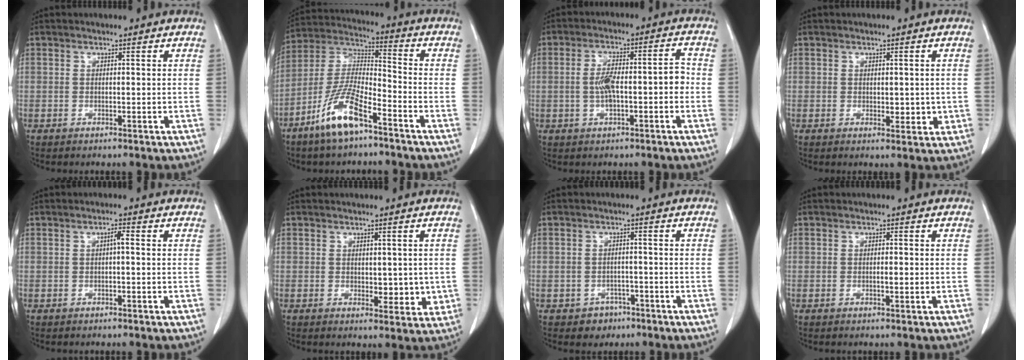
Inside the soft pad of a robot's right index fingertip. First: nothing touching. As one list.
[{"total": 11.9, "force": [-7.3, 2.6, 9.0], "torque": [-0.193, -0.010, -0.143]}, {"total": 7.5, "force": [-1.1, 2.2, 7.1], "torque": [-0.130, 0.028, -0.017]}, {"total": 2.9, "force": [0.0, 1.6, 2.5], "torque": [-0.029, -0.006, 0.006]}, {"total": 1.4, "force": [0.1, 0.2, 1.4], "torque": [-0.023, 0.006, 0.001]}, {"total": 4.2, "force": [0.1, 2.3, 3.5], "torque": [-0.035, -0.009, 0.007]}, {"total": 3.0, "force": [-1.7, 2.5, 0.3], "torque": [-0.002, 0.013, -0.019]}, {"total": 1.2, "force": [-0.1, 0.3, 1.2], "torque": [-0.023, -0.001, 0.000]}]